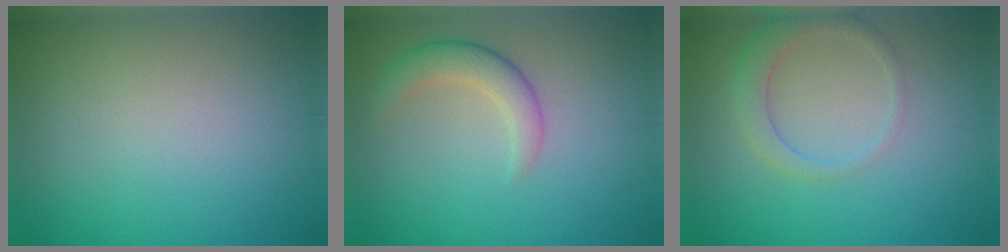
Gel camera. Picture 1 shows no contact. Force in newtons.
{"total": 2.9, "press": 2.9, "slide": 0.2}
{"total": 2.4, "press": 2.4, "slide": 0.2}